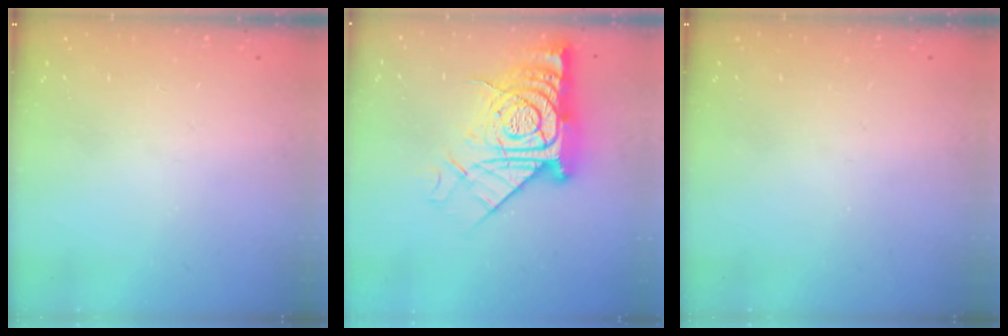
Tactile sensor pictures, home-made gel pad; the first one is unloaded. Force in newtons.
{"total": 20.5, "press": 20.4, "slide": 1.7}
{"total": 0.0}